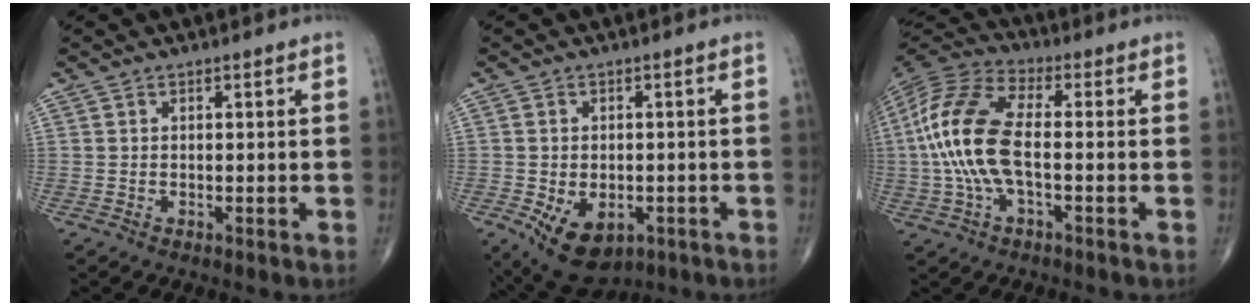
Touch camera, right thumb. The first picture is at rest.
{"total": 10.3, "force": [-4.0, 6.6, 6.8], "torque": [-0.098, 0.007, -0.047]}
{"total": 15.4, "force": [-0.9, 6.6, 13.9], "torque": [-0.308, 0.032, -0.022]}